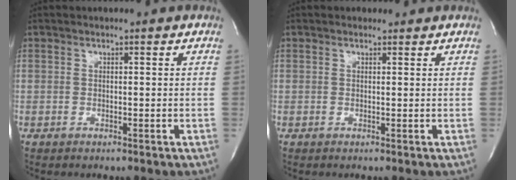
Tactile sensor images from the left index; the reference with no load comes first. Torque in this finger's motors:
{"motor_torque": [0.95, -0.99, 0.15, 0.02]}